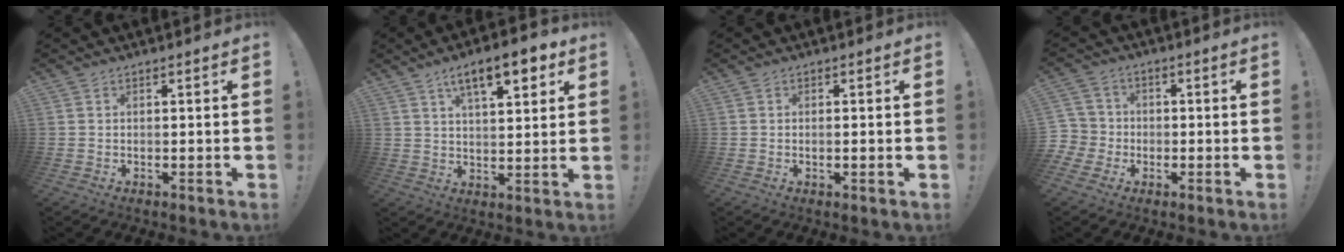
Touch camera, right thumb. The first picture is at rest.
{"total": 12.2, "force": [6.3, 4.3, 9.5], "torque": [-0.133, -0.021, 0.100]}
{"total": 1.1, "force": [-0.2, 0.2, 1.0], "torque": [-0.014, -0.001, -0.005]}
{"total": 5.6, "force": [-1.5, 5.3, 0.9], "torque": [-0.035, 0.016, -0.027]}